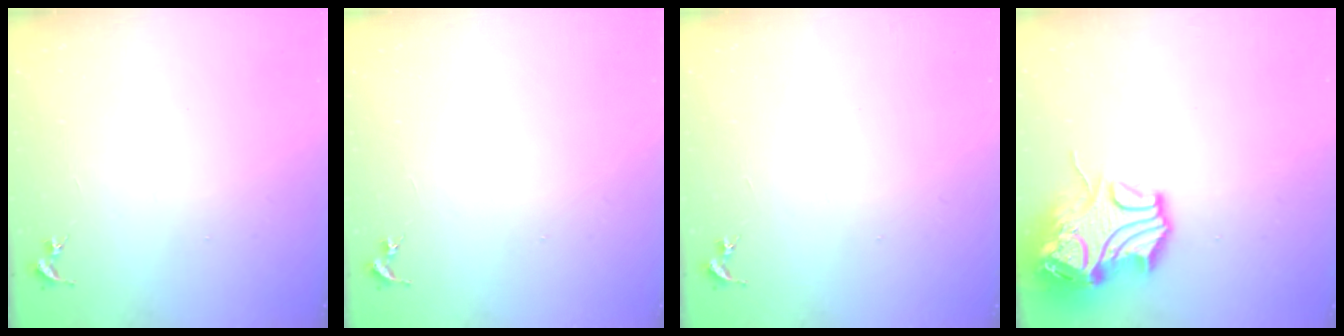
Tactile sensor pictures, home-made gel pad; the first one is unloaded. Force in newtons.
{"total": 0.0}
{"total": 0.0}
{"total": 13.9, "press": 13.8, "slide": 2.1}